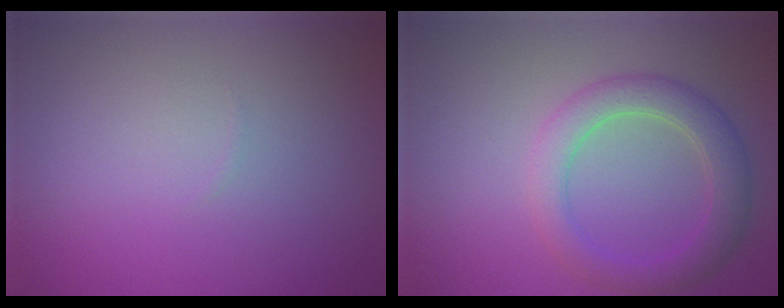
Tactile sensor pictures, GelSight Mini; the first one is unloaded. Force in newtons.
{"total": 3.9, "press": 3.9, "slide": 0.2}